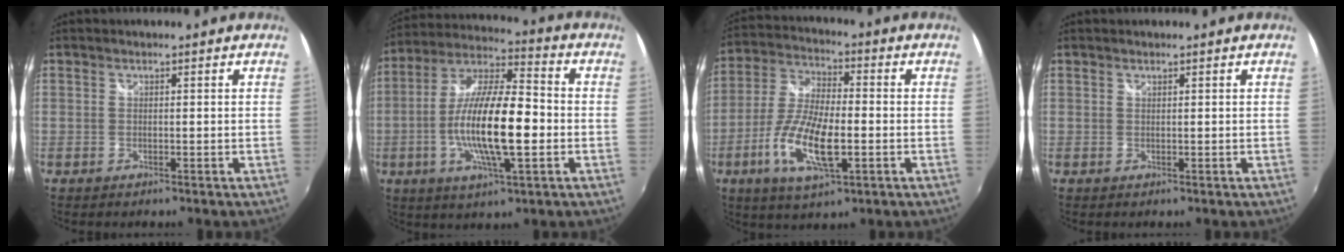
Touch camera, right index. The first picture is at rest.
{"total": 17.0, "force": [-3.2, 4.3, 16.2], "torque": [-0.309, -0.003, -0.065]}
{"total": 13.2, "force": [-4.3, 4.6, 11.6], "torque": [-0.245, -0.011, -0.082]}
{"total": 0.0}